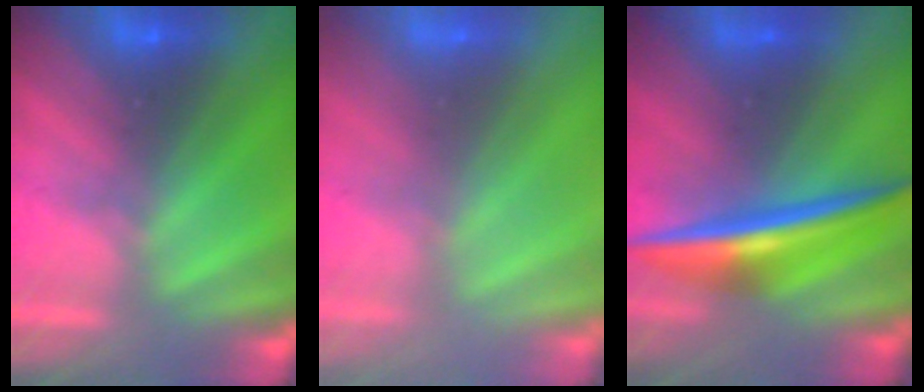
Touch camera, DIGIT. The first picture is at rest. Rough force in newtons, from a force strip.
{"total": 3.5}
{"total": 7.3}